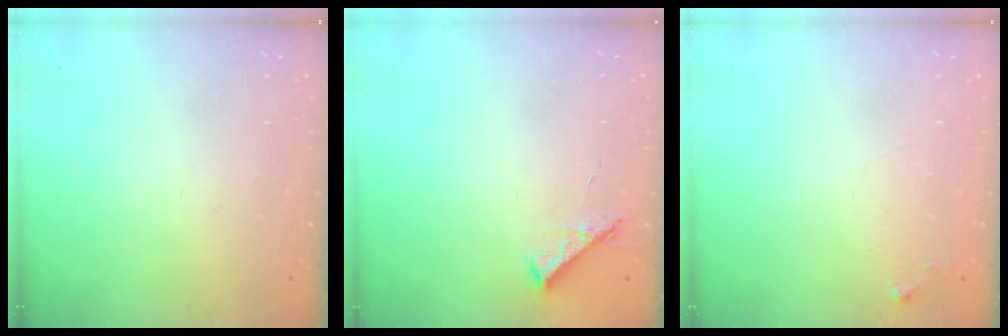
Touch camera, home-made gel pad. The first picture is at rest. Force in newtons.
{"total": 6.0, "press": 6.0, "slide": 0.5}
{"total": 4.4, "press": 4.4, "slide": 0.7}